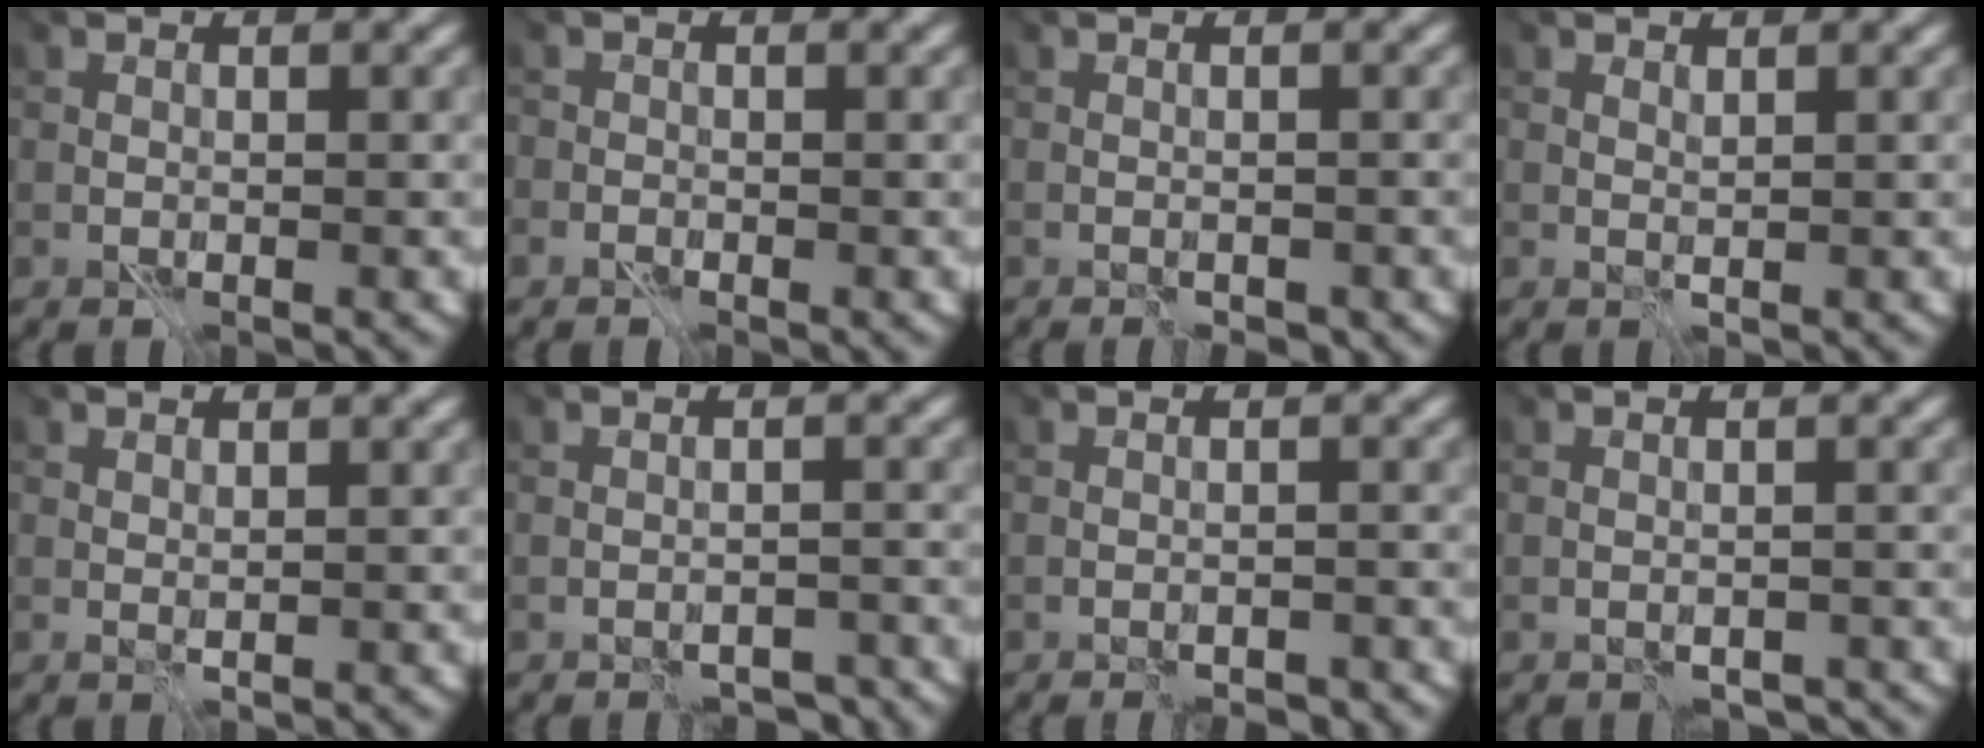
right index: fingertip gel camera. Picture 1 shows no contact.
{"total": 1.3, "force": [-0.9, 0.9, 0.3], "torque": [0.007, 0.009, -0.016]}
{"total": 0.8, "force": [-0.8, 0.0, 0.3], "torque": [0.002, -0.003, -0.008]}
{"total": 0.9, "force": [0.9, -0.2, 0.2], "torque": [-0.005, 0.000, 0.017]}
{"total": 1.3, "force": [1.2, 0.1, 0.3], "torque": [-0.008, -0.006, 0.030]}
{"total": 2.7, "force": [-2.7, 0.4, 0.1], "torque": [0.018, -0.004, -0.028]}
{"total": 2.0, "force": [-2.0, -0.1, 0.2], "torque": [0.019, 0.007, -0.018]}
{"total": 1.1, "force": [-1.0, 0.2, -0.4], "torque": [0.023, 0.001, -0.014]}